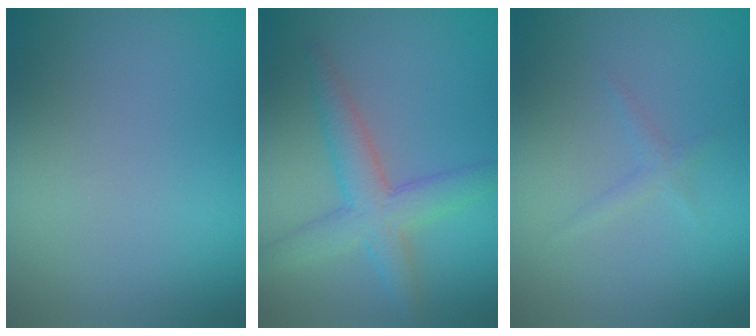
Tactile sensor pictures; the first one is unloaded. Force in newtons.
{"total": 4.6, "press": 4.6, "slide": 0.1}
{"total": 0.9, "press": 0.9, "slide": 0.0}